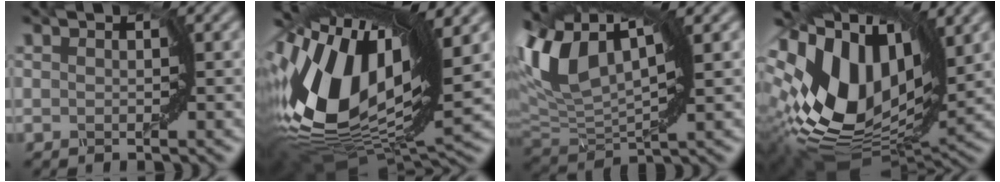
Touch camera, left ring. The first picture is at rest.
{"total": 16.1, "force": [1.5, 7.7, 14.1], "torque": [-0.294, 0.000, 0.034]}
{"total": 7.2, "force": [3.2, 3.3, 5.6], "torque": [-0.136, 0.008, 0.077]}
{"total": 14.7, "force": [2.3, 8.9, 11.5], "torque": [-0.270, 0.002, 0.050]}